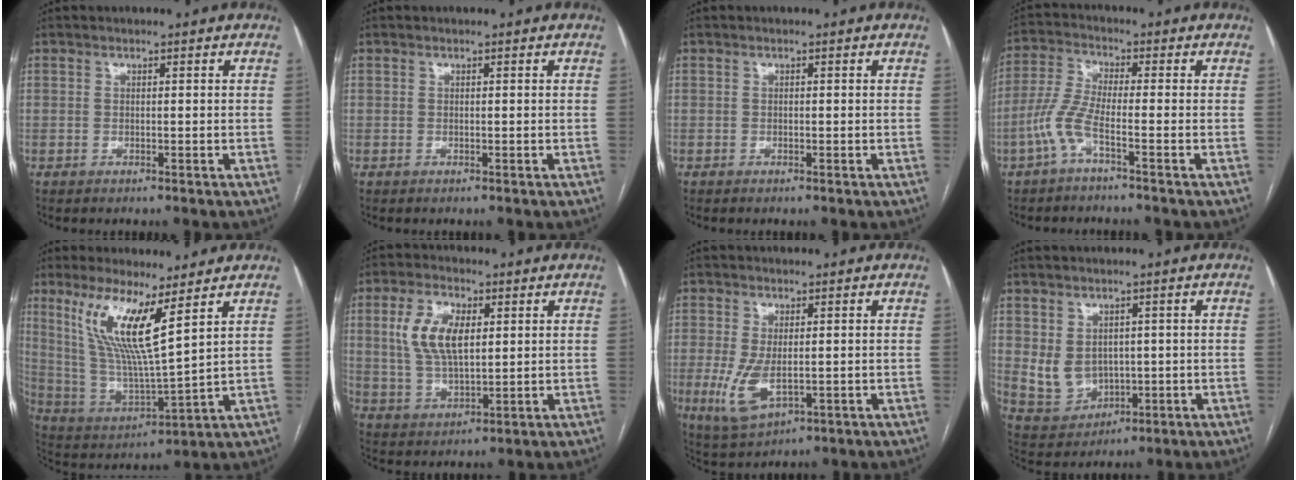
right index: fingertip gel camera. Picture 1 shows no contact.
{"total": 0.0}
{"total": 0.0}
{"total": 5.3, "force": [-2.7, 0.2, 4.6], "torque": [-0.113, 0.010, -0.061]}
{"total": 13.0, "force": [6.7, 0.9, 11.1], "torque": [-0.234, -0.011, 0.135]}
{"total": 9.2, "force": [2.4, 4.3, 7.8], "torque": [-0.168, 0.011, 0.049]}
{"total": 6.8, "force": [-1.0, 3.0, 6.1], "torque": [-0.132, -0.020, -0.005]}
{"total": 6.3, "force": [0.5, 5.3, 3.4], "torque": [-0.068, 0.008, 0.033]}